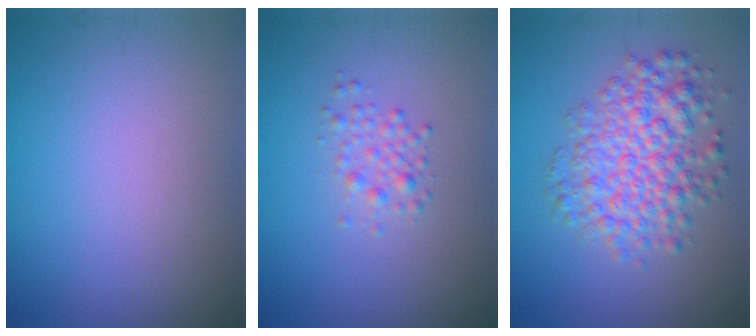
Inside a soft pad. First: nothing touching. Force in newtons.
{"total": 1.5, "press": 1.5, "slide": 0.0}
{"total": 5.7, "press": 5.7, "slide": 0.1}